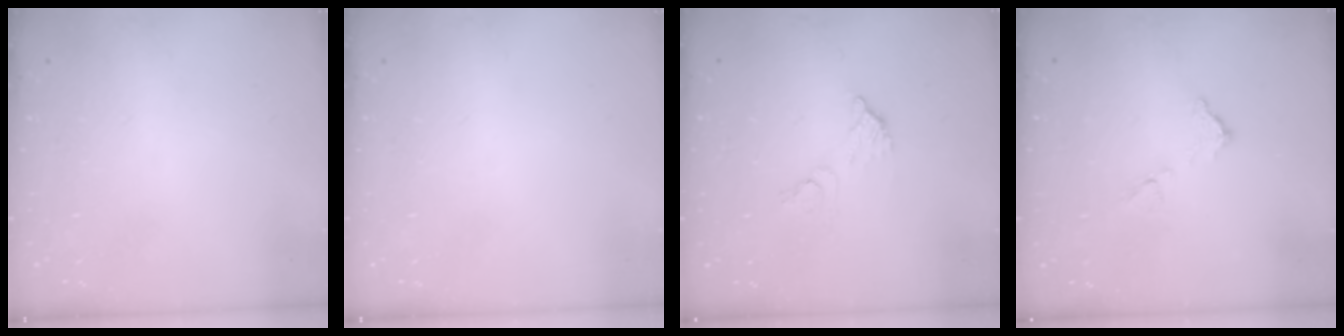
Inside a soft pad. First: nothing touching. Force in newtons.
{"total": 0.0}
{"total": 5.0, "press": 5.0, "slide": 0.3}
{"total": 7.3, "press": 7.3, "slide": 0.4}